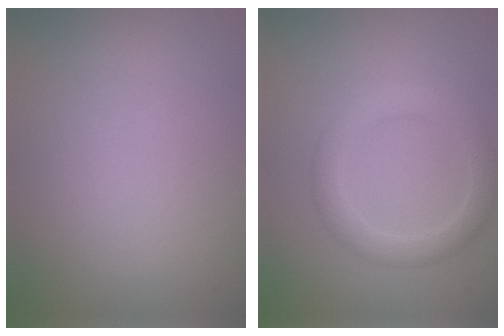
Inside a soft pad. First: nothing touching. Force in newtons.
{"total": 3.2, "press": 3.2, "slide": 0.2}